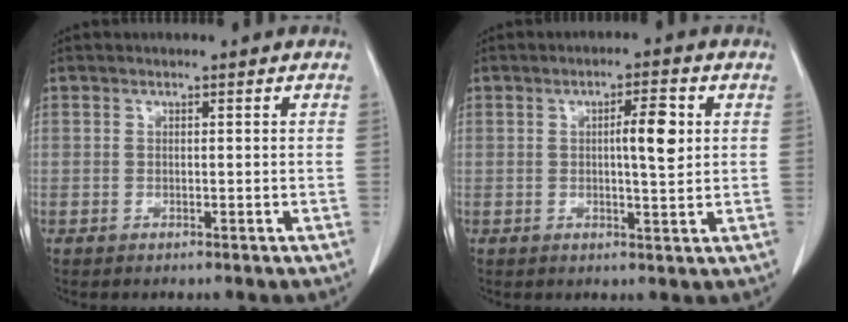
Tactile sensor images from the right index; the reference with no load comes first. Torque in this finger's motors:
{"motor_torque": [0.16, 0.07, 0.13, 0.03]}